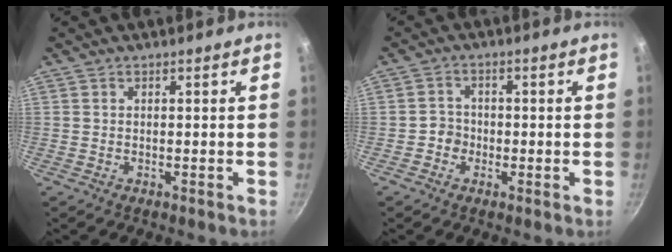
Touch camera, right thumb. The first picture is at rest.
{"total": 2.8, "force": [-0.9, 2.6, 0.7], "torque": [0.010, 0.011, -0.022]}